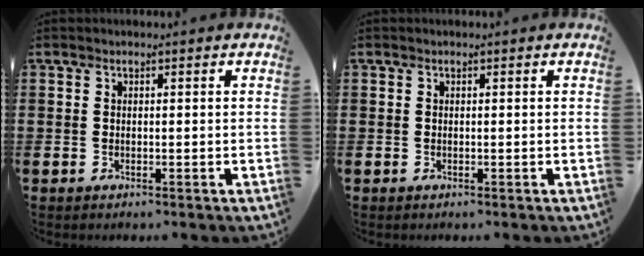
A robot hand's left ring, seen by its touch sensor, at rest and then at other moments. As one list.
[{"total": 0.0}]